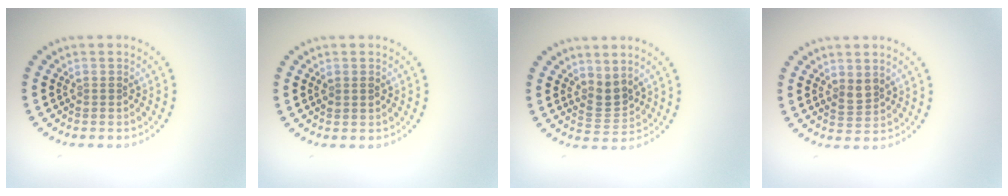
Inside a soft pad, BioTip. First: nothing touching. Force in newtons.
{"total": 0.8, "press": 0.8, "slide": 0.1}
{"total": 2.3, "press": 1.6, "slide": 1.6}
{"total": 1.7, "press": 1.4, "slide": 0.8}